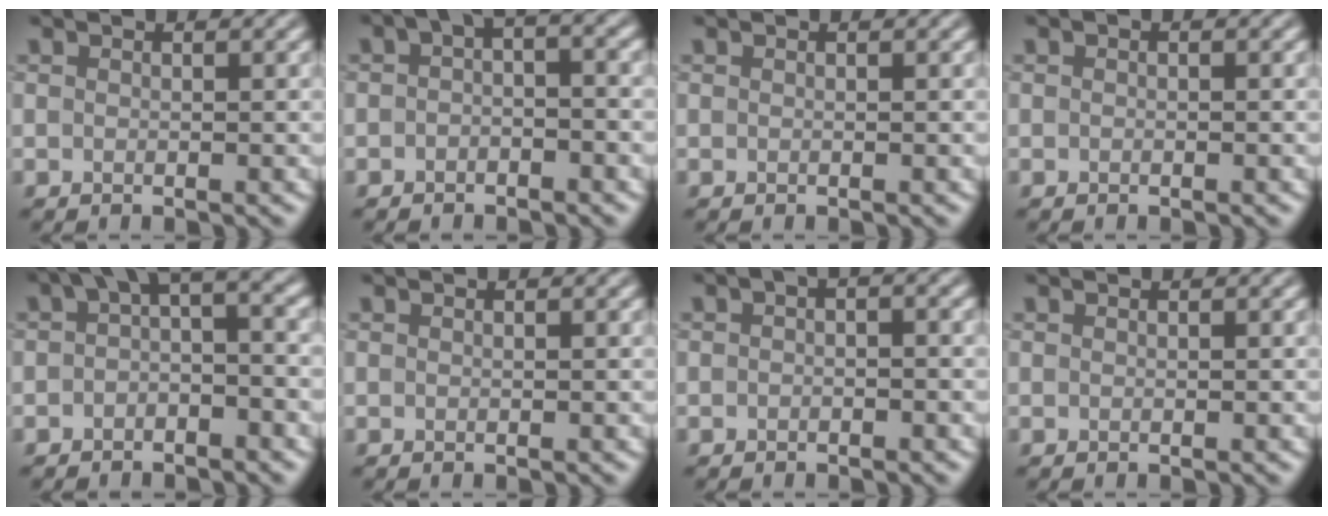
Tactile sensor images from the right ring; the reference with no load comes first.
{"total": 2.0, "force": [-0.5, 1.1, 1.6], "torque": [-0.029, 0.010, -0.014]}
{"total": 0.0}
{"total": 0.0}
{"total": 3.4, "force": [-0.4, 1.7, 2.9], "torque": [-0.038, 0.017, -0.018]}
{"total": 0.0}
{"total": 1.0, "force": [-0.4, 0.5, 0.8], "torque": [-0.016, 0.003, -0.009]}
{"total": 0.0}